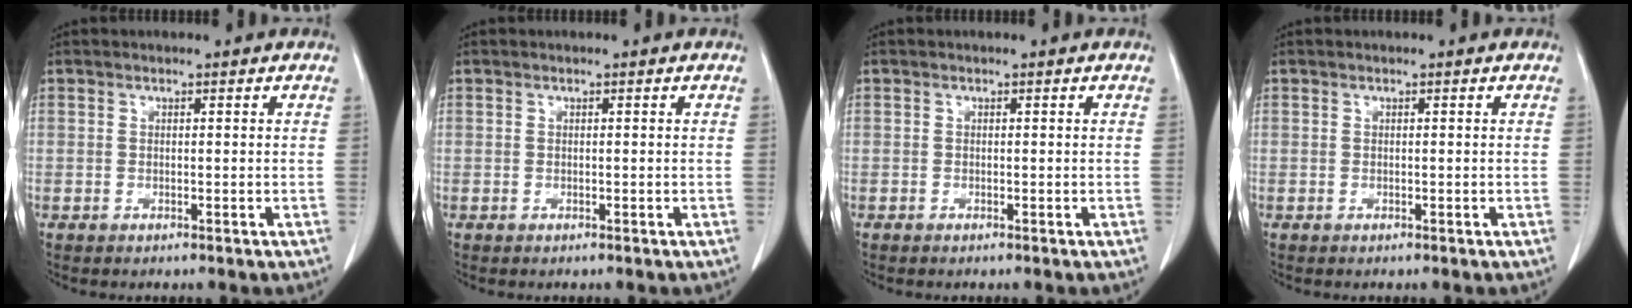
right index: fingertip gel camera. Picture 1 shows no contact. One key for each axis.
{"total": 0.0}
{"total": 0.0}
{"total": 0.0}